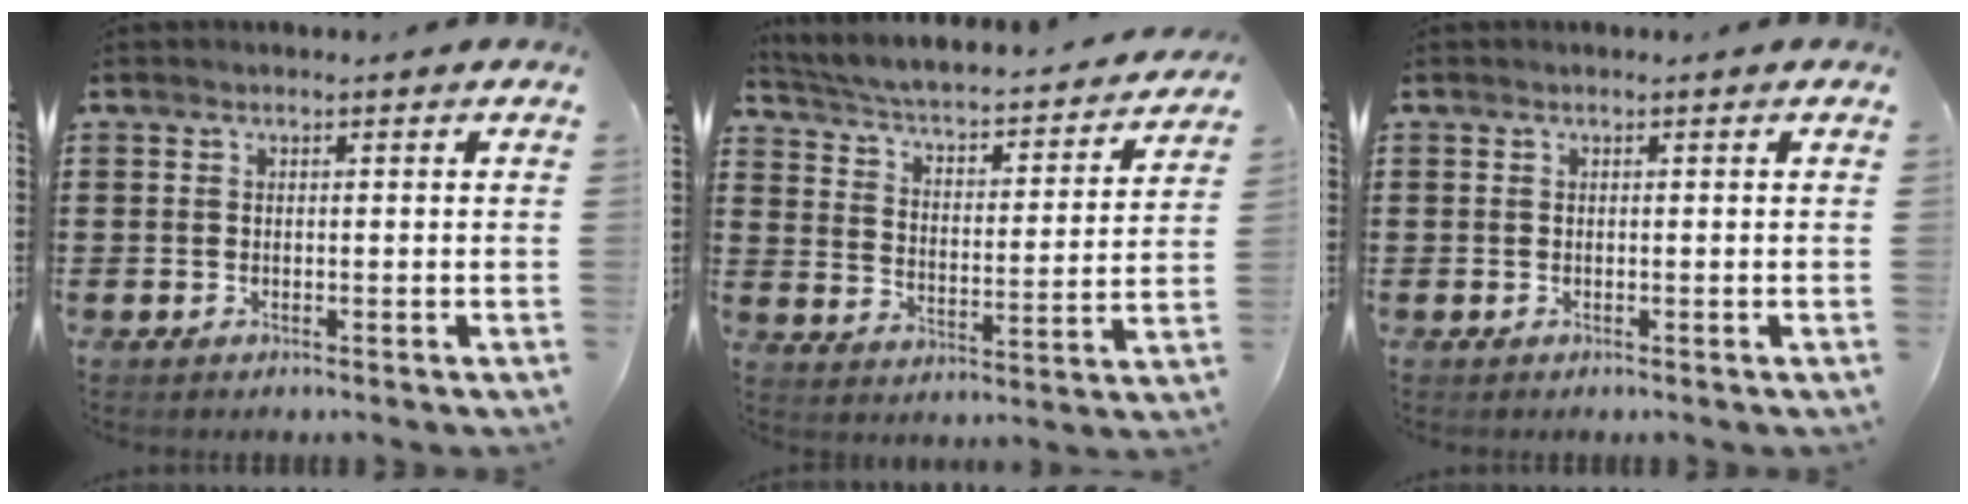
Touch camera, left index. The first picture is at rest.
{"total": 2.9, "force": [2.5, 0.4, 1.4], "torque": [-0.046, -0.030, 0.030]}
{"total": 0.0}